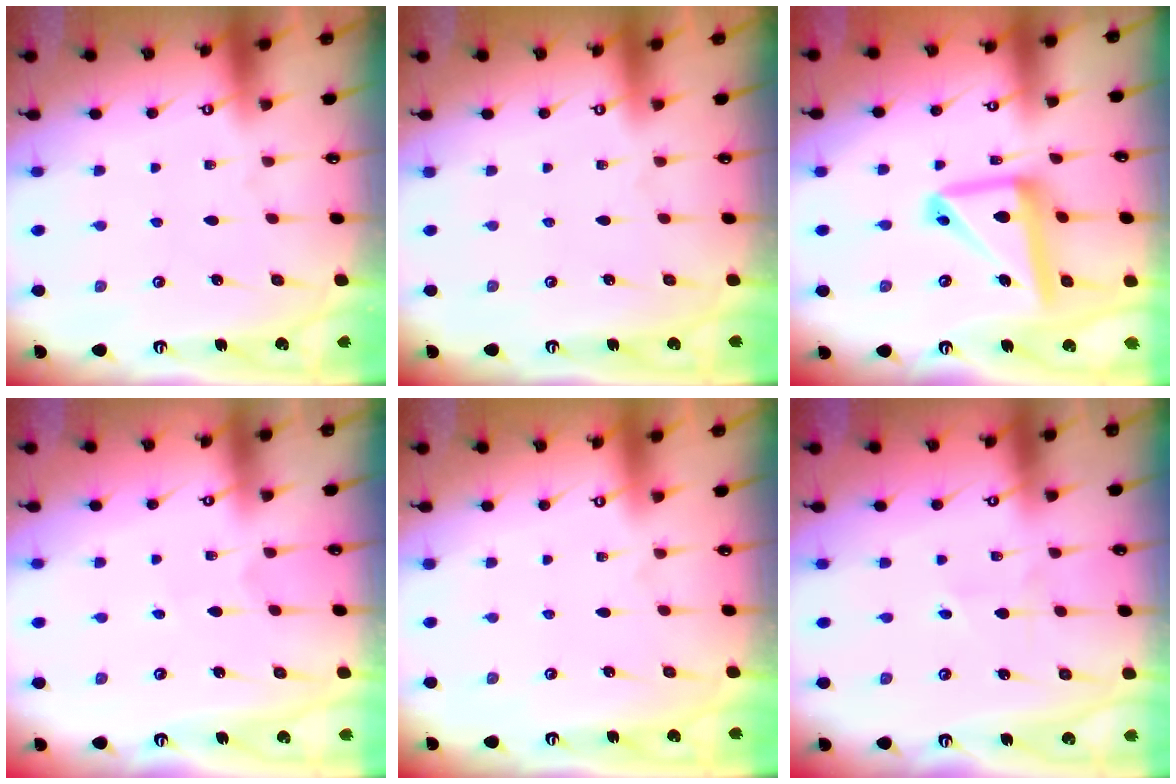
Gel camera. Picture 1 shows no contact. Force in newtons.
{"total": 0.0}
{"total": 15.2, "press": 15.1, "slide": 1.5}
{"total": 2.3, "press": 2.2, "slide": 0.2}
{"total": 0.0}
{"total": 1.5, "press": 1.5, "slide": 0.2}